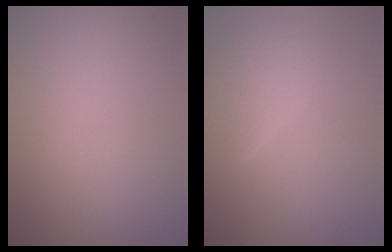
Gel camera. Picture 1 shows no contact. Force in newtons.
{"total": 2.5, "press": 2.5, "slide": 0.1}